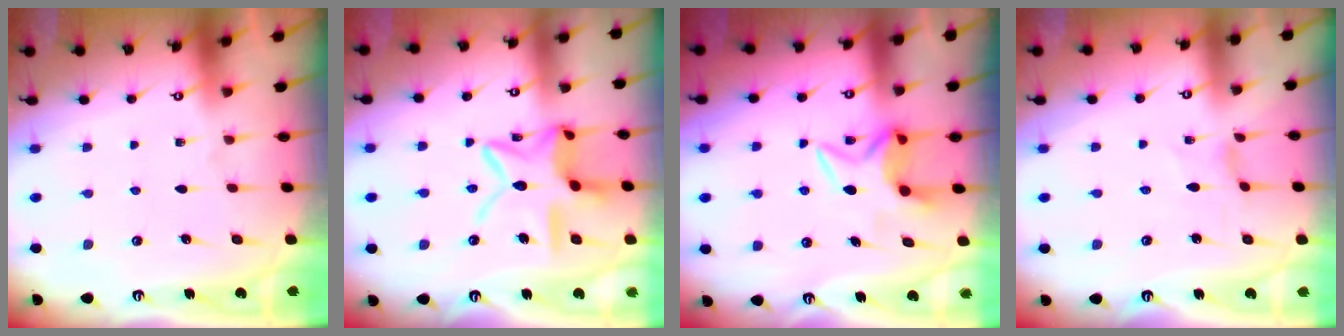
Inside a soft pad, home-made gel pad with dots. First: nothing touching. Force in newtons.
{"total": 15.0, "press": 15.0, "slide": 1.3}
{"total": 6.6, "press": 6.6, "slide": 0.6}
{"total": 0.8, "press": 0.8, "slide": 0.2}